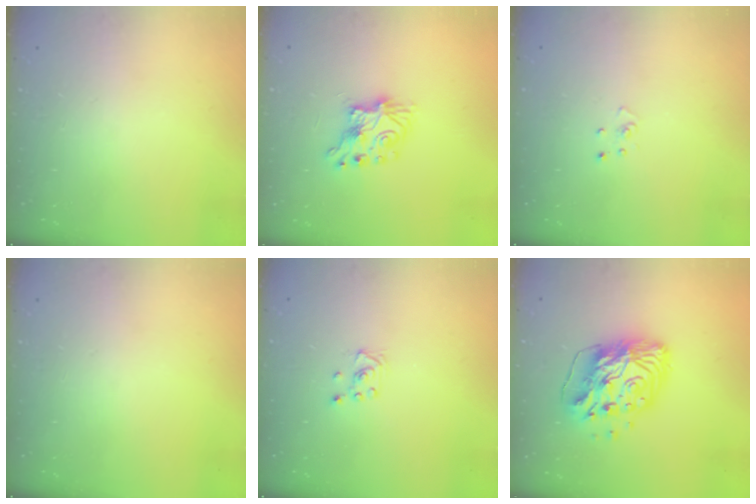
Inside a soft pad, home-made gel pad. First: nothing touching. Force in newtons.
{"total": 7.5, "press": 7.5, "slide": 0.4}
{"total": 2.5, "press": 2.5, "slide": 0.3}
{"total": 0.0}
{"total": 3.0, "press": 2.9, "slide": 0.3}
{"total": 14.8, "press": 14.7, "slide": 1.7}